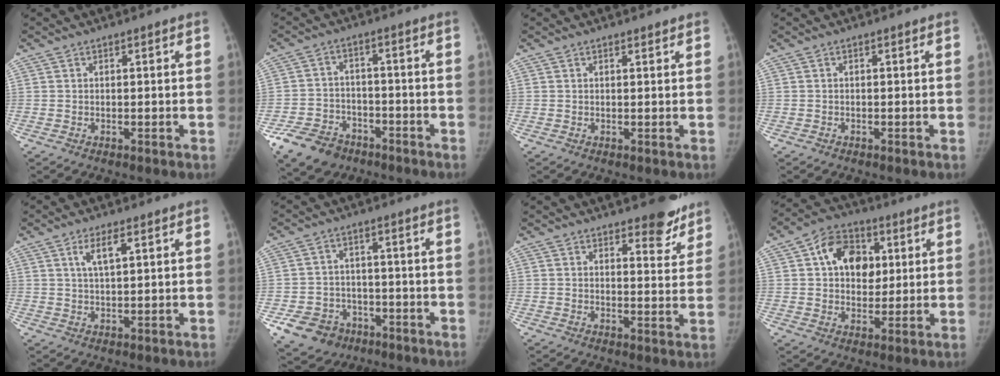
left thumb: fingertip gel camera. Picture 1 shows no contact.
{"total": 10.2, "force": [-6.7, 6.8, 3.5], "torque": [-0.059, 0.033, -0.113]}
{"total": 0.8, "force": [0.7, 0.3, 0.4], "torque": [-0.007, -0.005, 0.011]}
{"total": 0.0}
{"total": 4.2, "force": [2.0, 1.3, 3.5], "torque": [-0.066, -0.006, 0.040]}
{"total": 10.0, "force": [-5.1, 8.1, 3.0], "torque": [-0.052, 0.030, -0.070]}
{"total": 7.2, "force": [5.6, 2.8, 3.7], "torque": [-0.012, -0.039, 0.070]}
{"total": 12.1, "force": [3.5, 8.8, 7.6], "torque": [-0.080, 0.002, 0.052]}